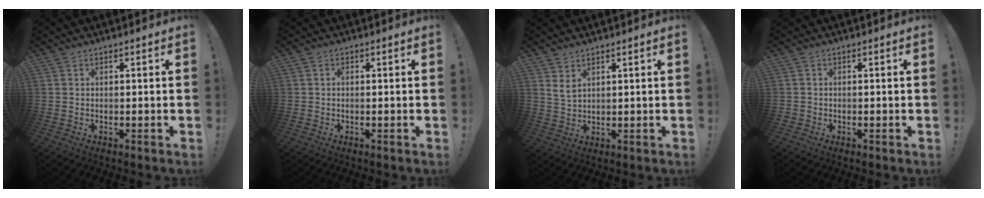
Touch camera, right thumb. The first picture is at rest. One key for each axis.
{"total": 0.7, "fx": -0.1, "fy": 0.5, "fz": 0.4, "tx": -0.011, "ty": 0.004, "tz": -0.001}
{"total": 3.9, "fx": 2.5, "fy": 1.9, "fz": 2.4, "tx": -0.036, "ty": -0.015, "tz": 0.045}
{"total": 1.0, "fx": -0.5, "fy": 0.8, "fz": 0.3, "tx": -0.005, "ty": 0.002, "tz": -0.008}